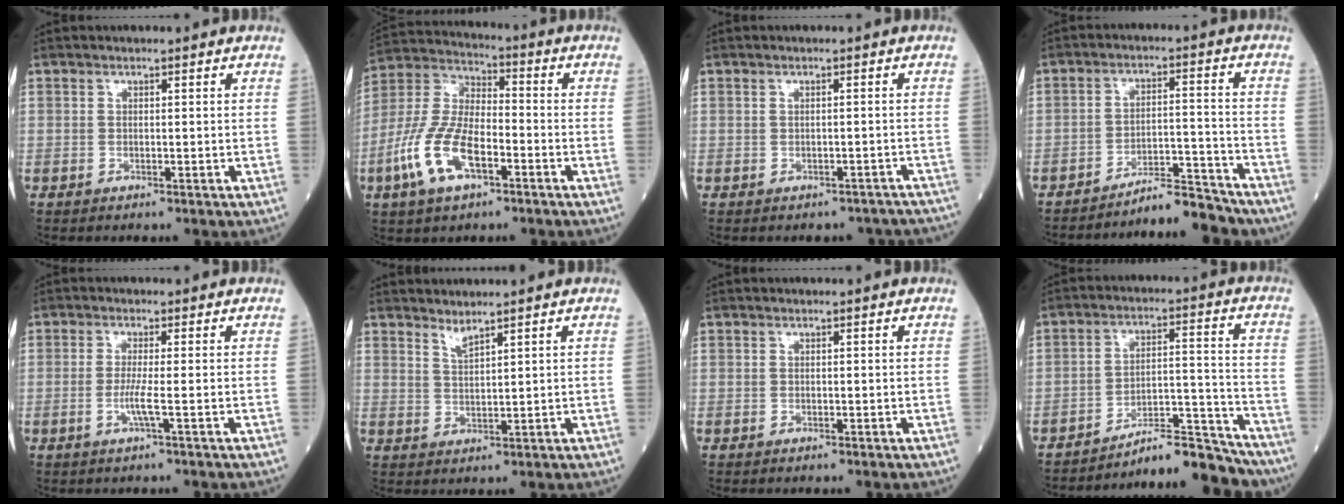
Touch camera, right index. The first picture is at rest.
{"total": 12.6, "force": [-5.2, 5.3, 10.2], "torque": [-0.234, 0.005, -0.103]}
{"total": 5.3, "force": [-4.7, 2.2, 1.0], "torque": [-0.007, 0.012, -0.042]}
{"total": 7.5, "force": [-7.3, 0.8, 1.4], "torque": [-0.013, 0.024, -0.119]}
{"total": 2.6, "force": [-0.7, -0.6, 2.5], "torque": [-0.055, -0.005, -0.017]}
{"total": 2.1, "force": [2.0, -0.2, 0.8], "torque": [-0.017, -0.012, 0.041]}
{"total": 0.0}
{"total": 11.2, "force": [-11.0, 0.6, 2.1], "torque": [-0.017, 0.041, -0.176]}